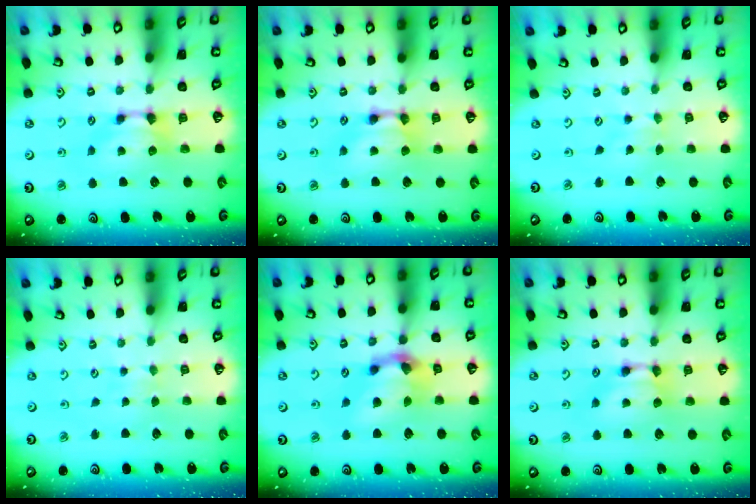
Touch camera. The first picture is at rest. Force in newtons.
{"total": 2.0, "press": 2.0, "slide": 0.1}
{"total": 2.0, "press": 2.0, "slide": 0.1}
{"total": 3.3, "press": 3.3, "slide": 0.3}
{"total": 5.8, "press": 5.5, "slide": 1.9}
{"total": 1.5, "press": 1.5, "slide": 0.2}